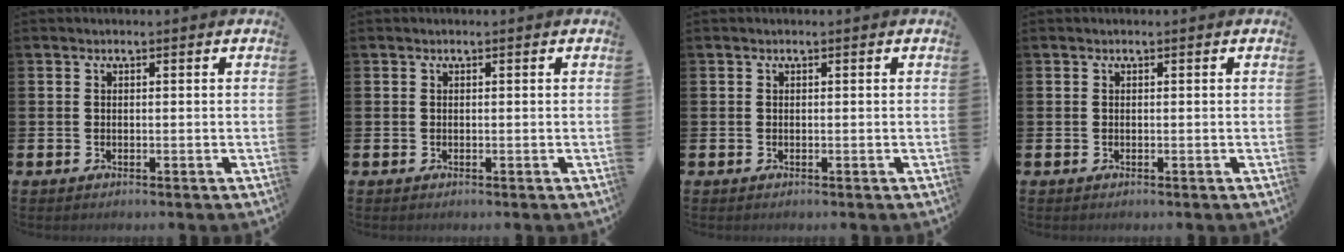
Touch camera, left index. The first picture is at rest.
{"total": 0.0}
{"total": 0.0}
{"total": 0.0}